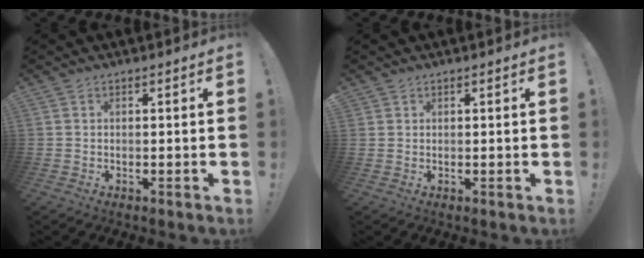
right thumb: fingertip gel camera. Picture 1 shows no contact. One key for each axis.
{"total": 0.7, "fx": 0.5, "fy": 0.5, "fz": 0.1, "tx": 0.007, "ty": -0.004, "tz": 0.009}